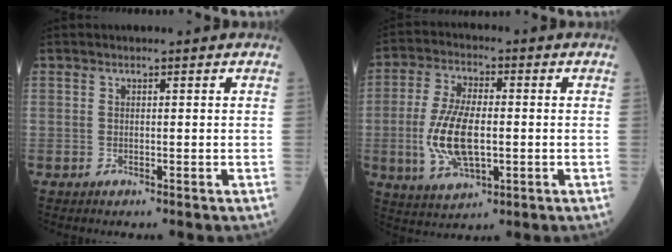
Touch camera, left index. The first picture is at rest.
{"total": 10.7, "force": [-1.5, 4.3, 9.7], "torque": [-0.209, -0.002, -0.022]}